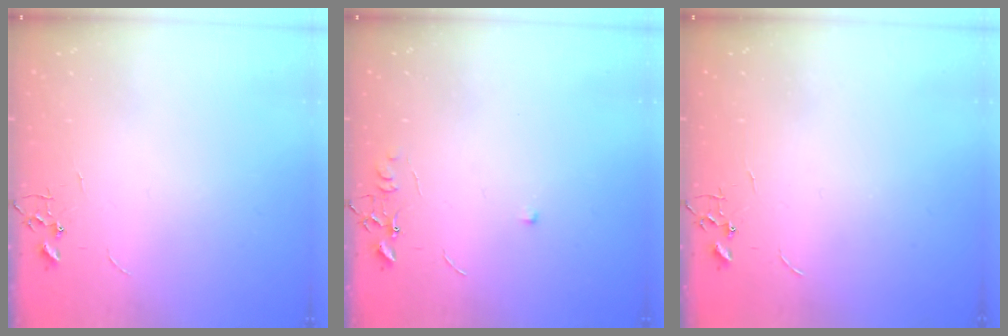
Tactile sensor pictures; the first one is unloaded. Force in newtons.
{"total": 4.5, "press": 4.5, "slide": 0.6}
{"total": 0.0}